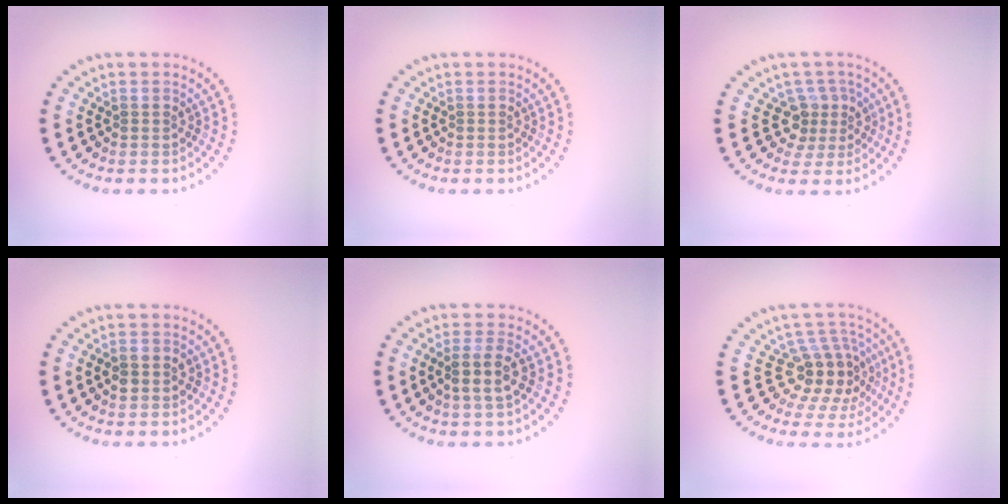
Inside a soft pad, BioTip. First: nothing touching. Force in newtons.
{"total": 0.0}
{"total": 2.9, "press": 2.1, "slide": 2.0}
{"total": 1.3, "press": 1.3, "slide": 0.2}
{"total": 2.6, "press": 2.3, "slide": 1.1}
{"total": 4.4, "press": 3.7, "slide": 2.4}